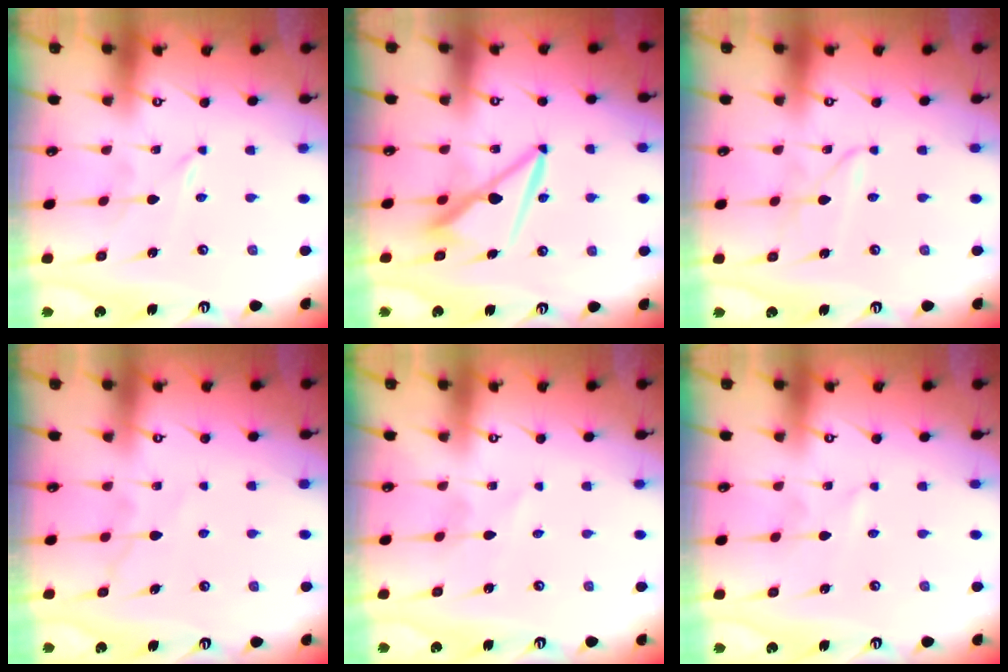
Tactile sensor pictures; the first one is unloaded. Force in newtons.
{"total": 8.7, "press": 8.6, "slide": 1.3}
{"total": 2.4, "press": 2.4, "slide": 0.3}
{"total": 7.8, "press": 7.7, "slide": 0.7}
{"total": 2.4, "press": 2.3, "slide": 0.3}
{"total": 0.6, "press": 0.6, "slide": 0.1}